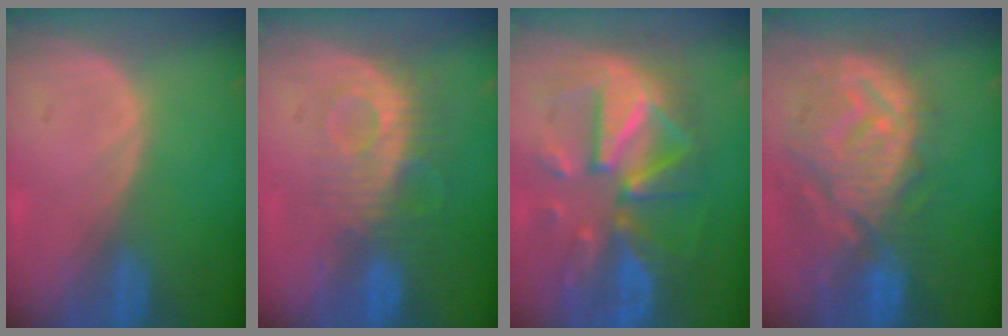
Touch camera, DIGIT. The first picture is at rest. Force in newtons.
{"total": 9.2, "press": 8.1, "slide": 4.3}
{"total": 12.3, "press": 12.3, "slide": 1.1}
{"total": 12.6, "press": 11.2, "slide": 5.8}